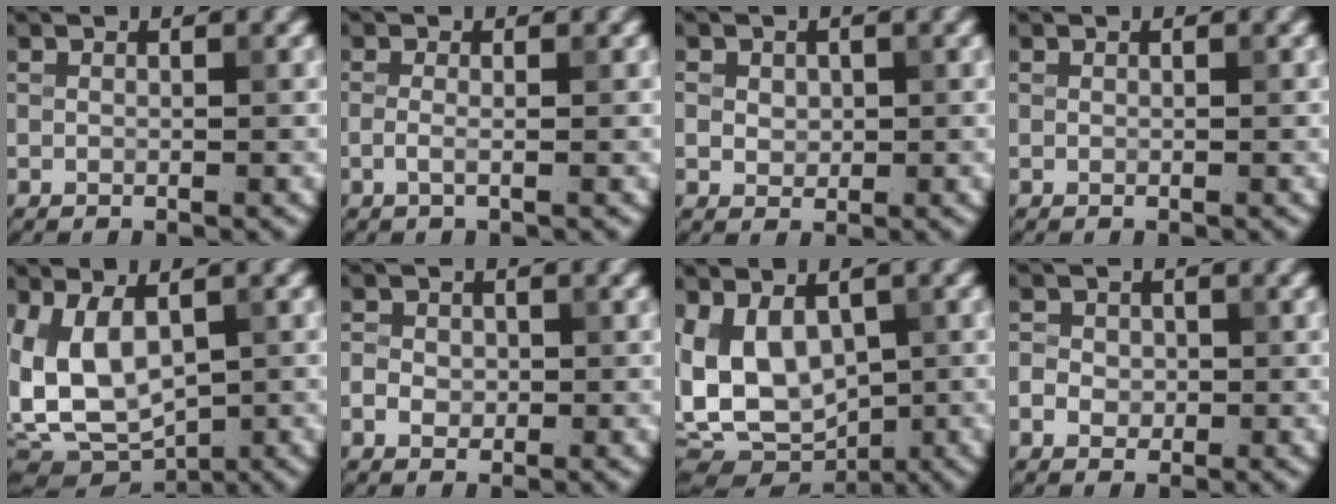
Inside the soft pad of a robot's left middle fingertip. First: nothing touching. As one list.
[{"total": 1.1, "force": [-0.3, 0.3, 1.0], "torque": [-0.022, -0.005, -0.008]}, {"total": 1.7, "force": [0.3, 1.5, 0.8], "torque": [-0.010, -0.002, 0.006]}, {"total": 0.0}, {"total": 7.9, "force": [-0.3, 4.3, 6.7], "torque": [-0.135, -0.011, 0.001]}, {"total": 1.9, "force": [-0.5, 1.6, 0.9], "torque": [-0.014, -0.001, -0.011]}, {"total": 10.0, "force": [-0.3, 6.7, 7.4], "torque": [-0.143, -0.011, -0.001]}, {"total": 2.2, "force": [-0.4, 1.9, 0.8], "torque": [-0.005, 0.001, -0.012]}]